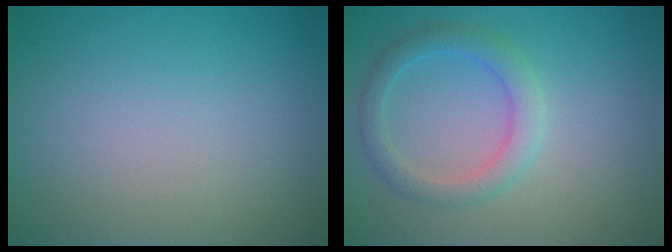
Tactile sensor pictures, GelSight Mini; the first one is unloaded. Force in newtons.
{"total": 2.8, "press": 2.8, "slide": 0.1}